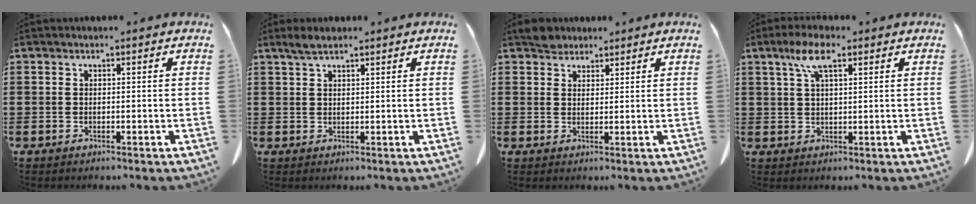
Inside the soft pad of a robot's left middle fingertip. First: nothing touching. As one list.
[{"total": 2.3, "force": [1.7, 0.6, 1.3], "torque": [-0.030, 0.003, 0.032]}, {"total": 3.1, "force": [2.8, 1.3, 0.4], "torque": [-0.007, 0.002, 0.054]}, {"total": 5.7, "force": [3.0, 1.7, 4.6], "torque": [-0.097, 0.009, 0.051]}]